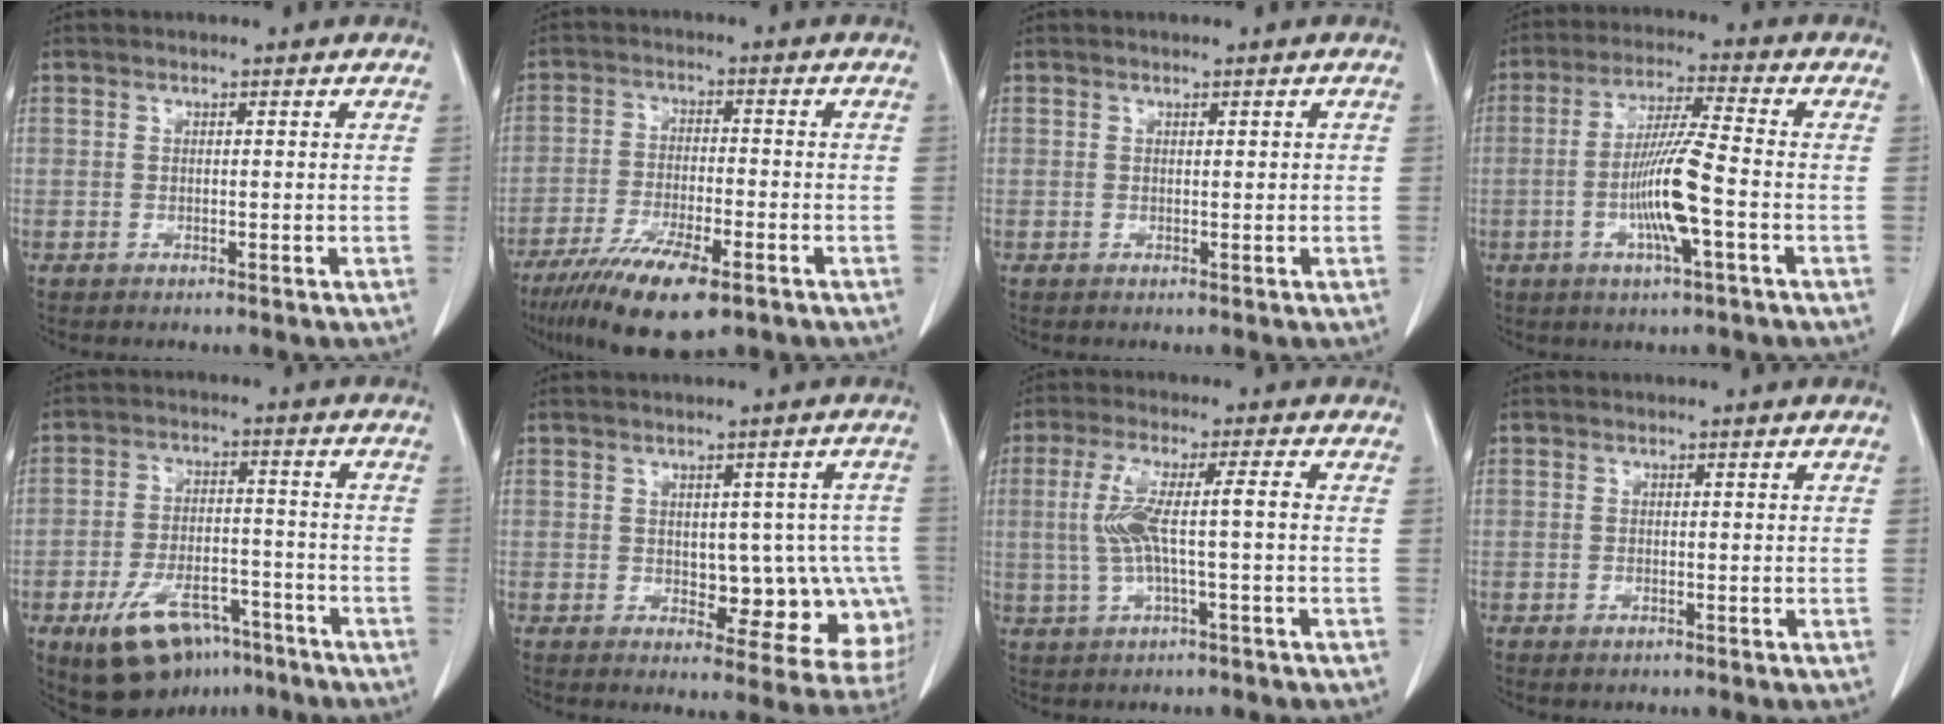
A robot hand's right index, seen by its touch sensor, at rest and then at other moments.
{"total": 12.2, "force": [-7.8, 2.7, 9.0], "torque": [-0.159, -0.024, -0.128]}
{"total": 0.6, "force": [0.1, 0.1, 0.5], "torque": [-0.009, 0.000, 0.003]}
{"total": 9.9, "force": [-2.5, 0.0, 9.6], "torque": [-0.184, -0.004, -0.048]}
{"total": 12.7, "force": [-8.0, 6.4, 7.5], "torque": [-0.131, 0.009, -0.124]}
{"total": 10.9, "force": [-1.7, 6.5, 8.6], "torque": [-0.073, 0.018, -0.005]}
{"total": 7.2, "force": [-0.3, 0.5, 7.1], "torque": [-0.148, 0.019, -0.002]}
{"total": 1.0, "force": [-0.6, 0.5, 0.5], "torque": [-0.010, 0.000, -0.006]}